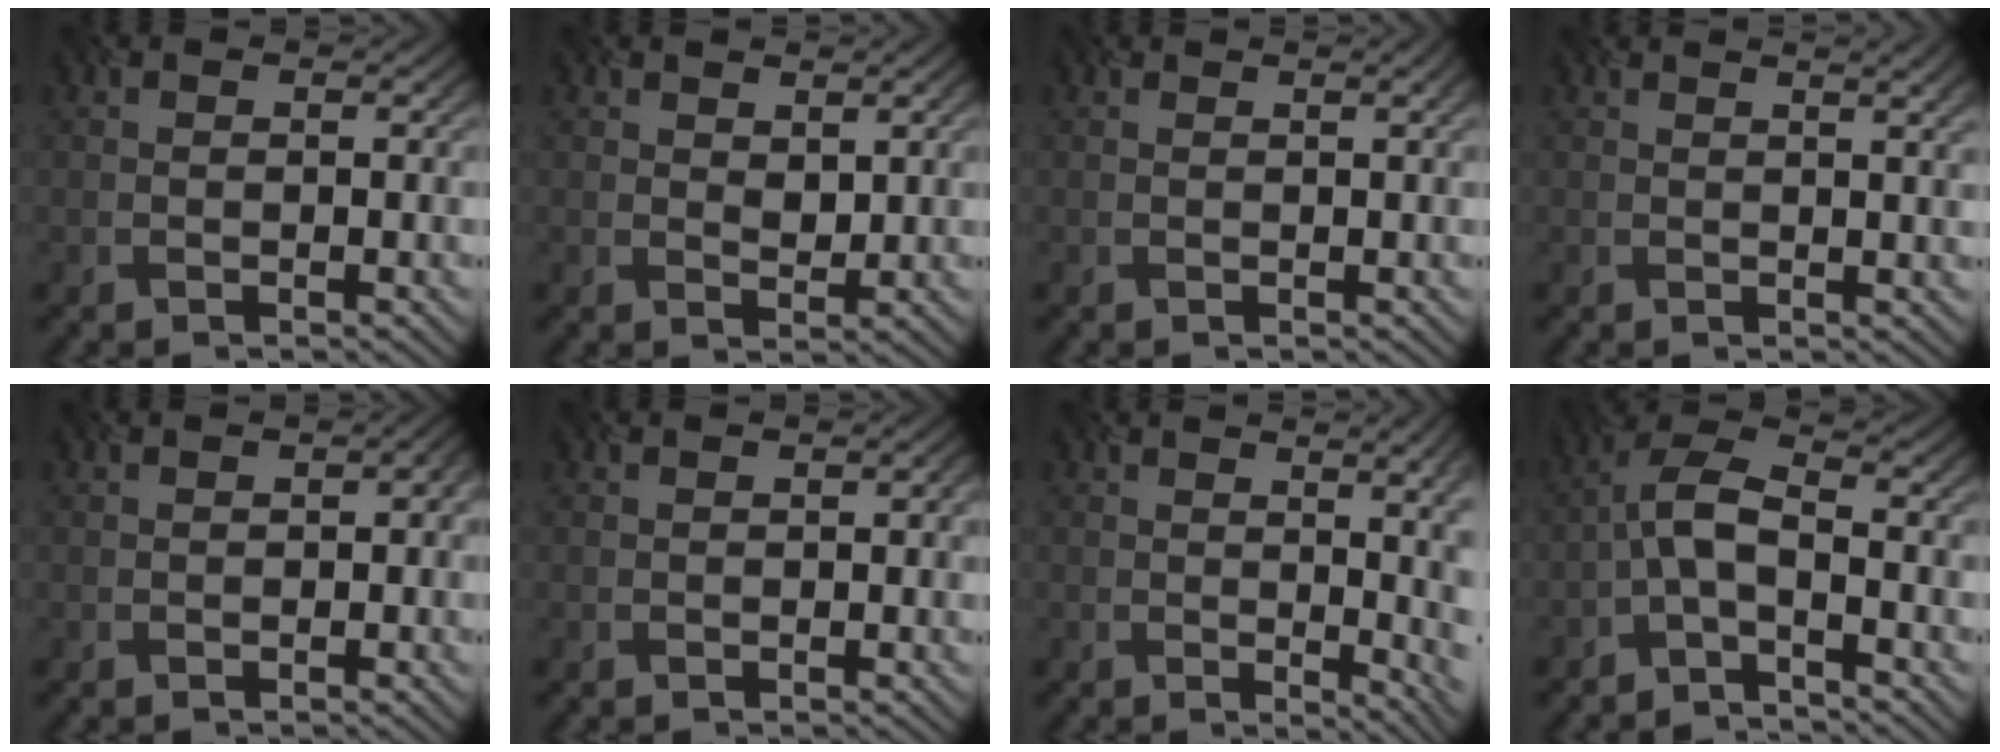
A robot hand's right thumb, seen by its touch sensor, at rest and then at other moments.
{"total": 1.8, "force": [0.9, 1.1, 1.1], "torque": [-0.026, 0.004, 0.029]}
{"total": 1.7, "force": [0.7, 0.6, 1.4], "torque": [-0.005, 0.008, 0.000]}
{"total": 3.7, "force": [1.7, 1.1, 3.0], "torque": [-0.027, 0.019, 0.010]}
{"total": 1.5, "force": [-0.6, 0.8, 1.1], "torque": [-0.011, 0.002, 0.006]}
{"total": 0.9, "force": [-0.4, 0.4, 0.7], "torque": [-0.006, 0.002, 0.002]}
{"total": 11.8, "force": [0.3, 4.7, 10.8], "torque": [-0.087, 0.030, 0.011]}
{"total": 5.8, "force": [-2.9, 2.2, 4.5], "torque": [-0.090, 0.018, -0.062]}